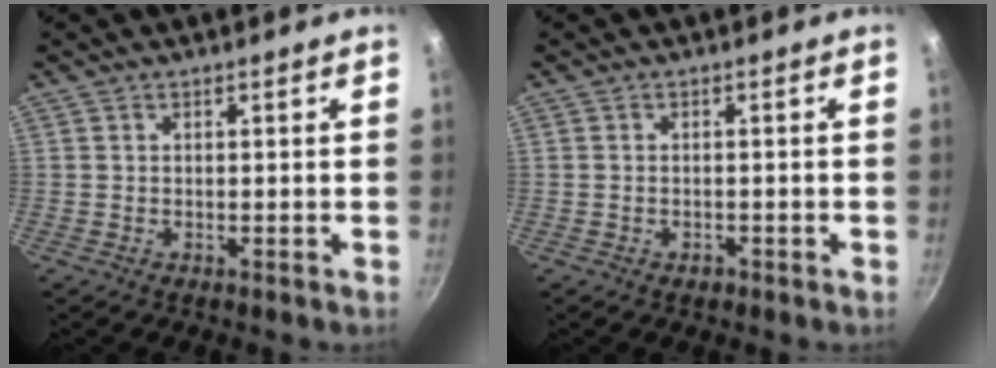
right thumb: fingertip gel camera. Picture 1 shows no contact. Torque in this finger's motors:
{"motor_torque": [-0.30, 0.05, -0.22, 0.02, -0.01]}